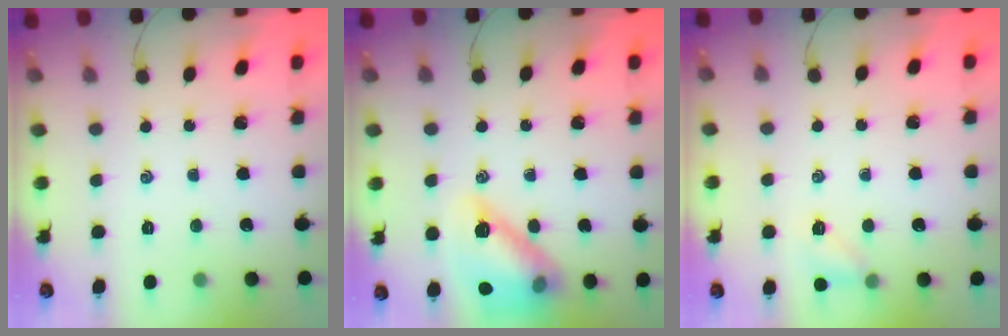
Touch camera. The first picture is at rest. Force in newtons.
{"total": 15.6, "press": 15.5, "slide": 1.4}
{"total": 5.6, "press": 5.4, "slide": 1.6}